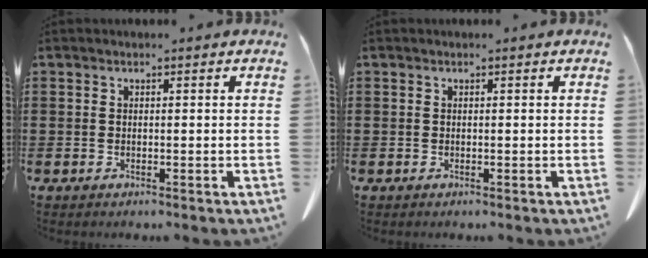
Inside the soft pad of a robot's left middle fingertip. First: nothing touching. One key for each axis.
{"total": 0.0}